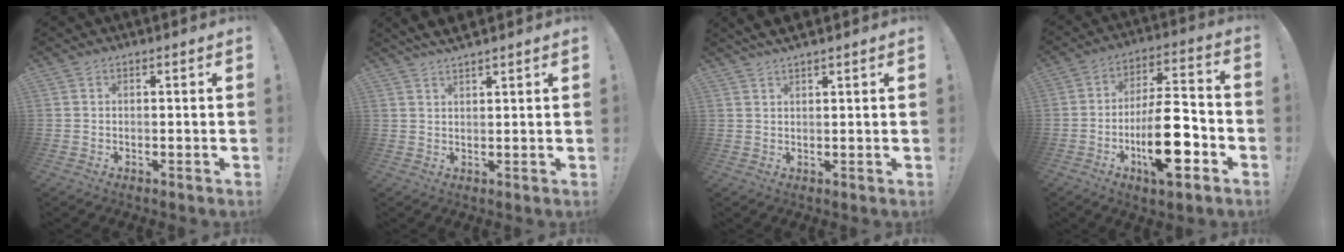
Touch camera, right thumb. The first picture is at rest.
{"total": 3.8, "force": [3.4, 0.1, 1.8], "torque": [-0.037, -0.015, 0.062]}
{"total": 3.2, "force": [2.6, 0.3, 1.7], "torque": [-0.026, -0.012, 0.047]}
{"total": 19.4, "force": [-6.3, 7.1, 16.9], "torque": [-0.287, 0.025, -0.101]}